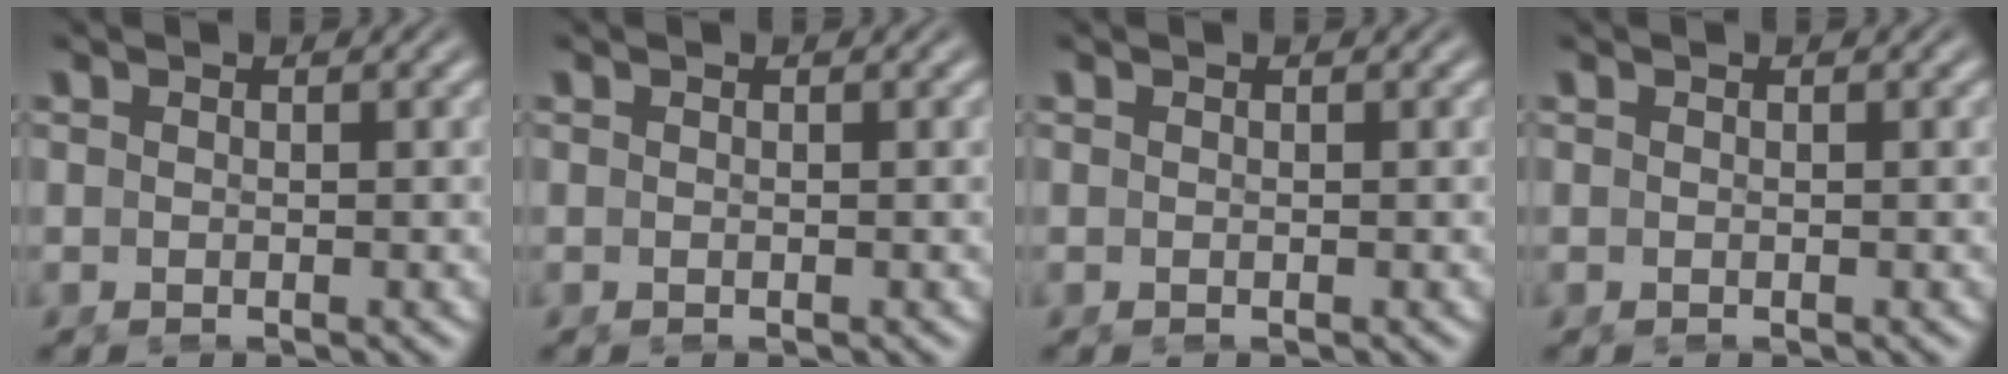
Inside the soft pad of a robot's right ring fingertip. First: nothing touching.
{"total": 0.0}
{"total": 0.0}
{"total": 0.0}